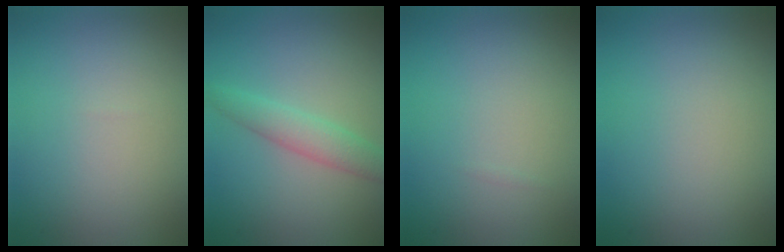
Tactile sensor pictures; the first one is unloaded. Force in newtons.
{"total": 2.7, "press": 2.7, "slide": 0.1}
{"total": 0.0}
{"total": 0.0}